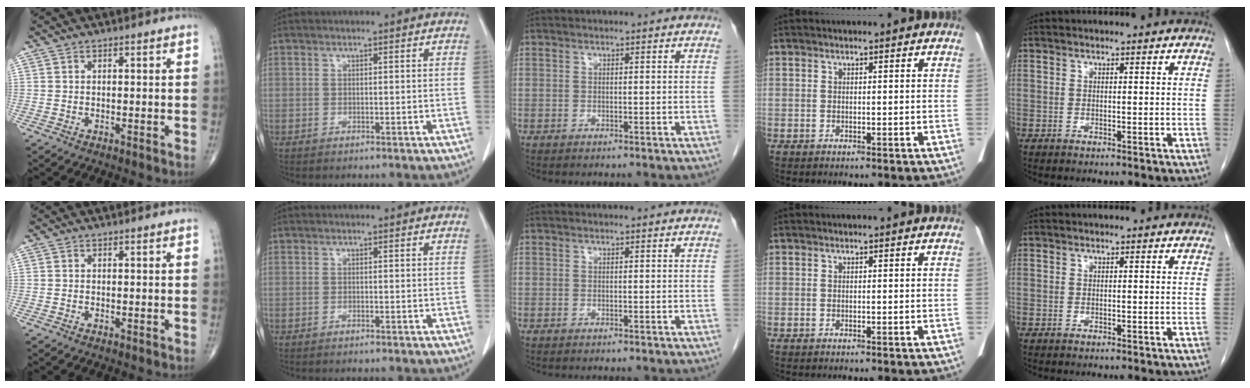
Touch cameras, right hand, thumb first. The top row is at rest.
{}